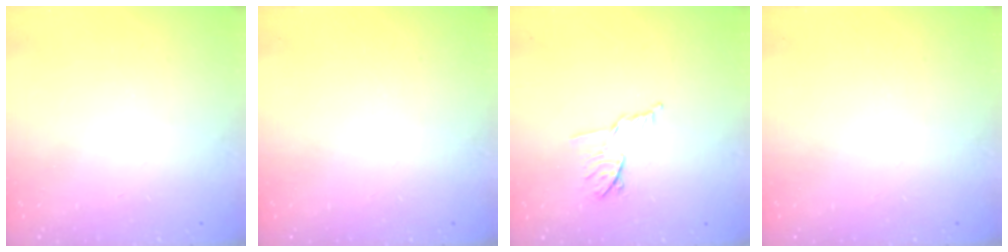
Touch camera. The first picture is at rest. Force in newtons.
{"total": 0.0}
{"total": 7.4, "press": 7.3, "slide": 1.2}
{"total": 0.0}